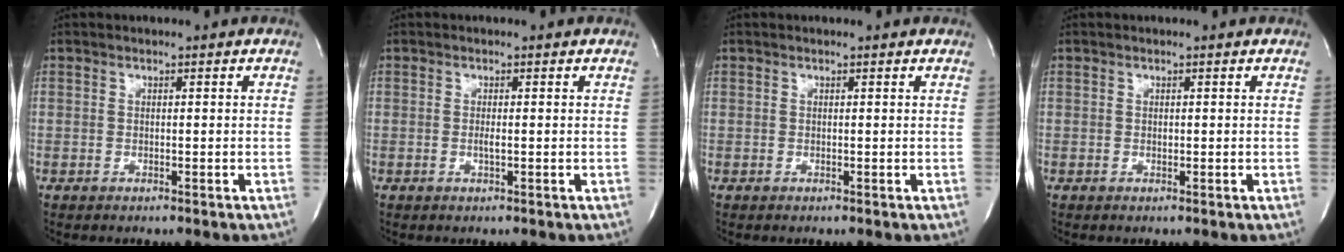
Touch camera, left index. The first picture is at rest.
{"total": 0.8, "force": [-0.1, 0.0, 0.8], "torque": [-0.021, -0.002, -0.002]}
{"total": 0.8, "force": [0.7, 0.1, 0.1], "torque": [-0.009, 0.002, 0.005]}
{"total": 0.0}